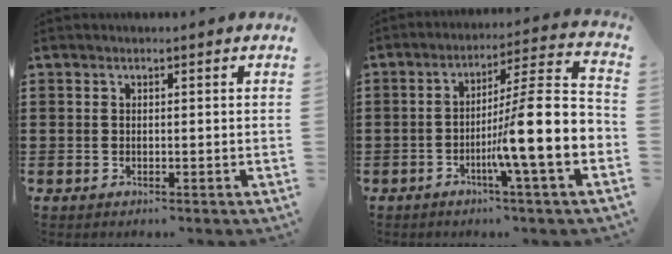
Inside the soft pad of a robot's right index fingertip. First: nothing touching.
{"total": 11.7, "force": [-3.4, -0.2, 11.2], "torque": [-0.173, -0.038, -0.073]}